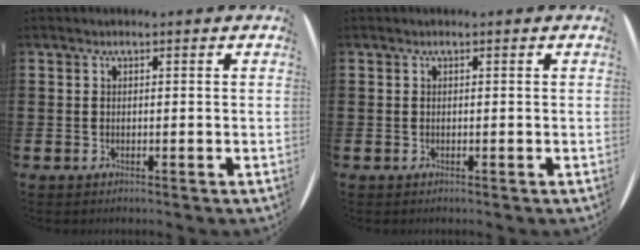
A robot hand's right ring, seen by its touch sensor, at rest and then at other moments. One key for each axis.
{"total": 0.0}